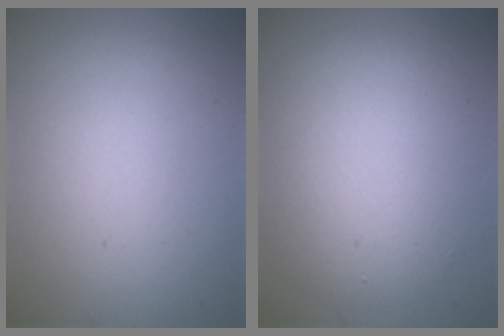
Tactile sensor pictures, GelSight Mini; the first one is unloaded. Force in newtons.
{"total": 6.2, "press": 6.2, "slide": 0.6}